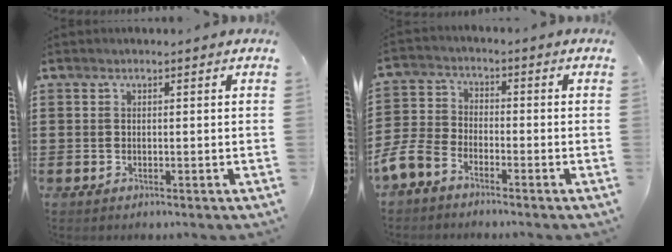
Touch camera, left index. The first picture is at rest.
{"total": 5.4, "force": [-4.6, 2.0, 1.9], "torque": [-0.067, 0.000, -0.100]}